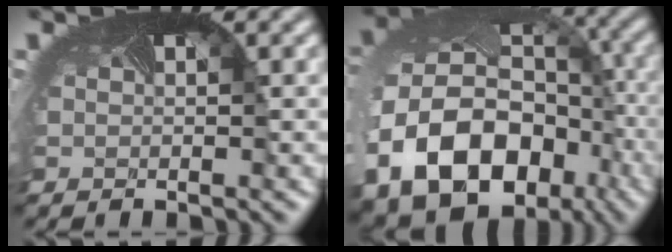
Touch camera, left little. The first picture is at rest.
{"total": 17.5, "force": [-6.2, 13.6, 9.1], "torque": [-0.218, -0.053, -0.081]}